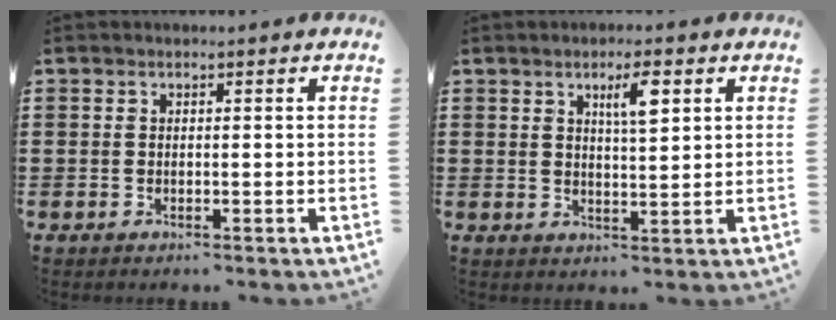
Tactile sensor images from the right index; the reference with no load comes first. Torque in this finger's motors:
{"motor_torque": [0.06, -0.04, 0.43, 0.07]}